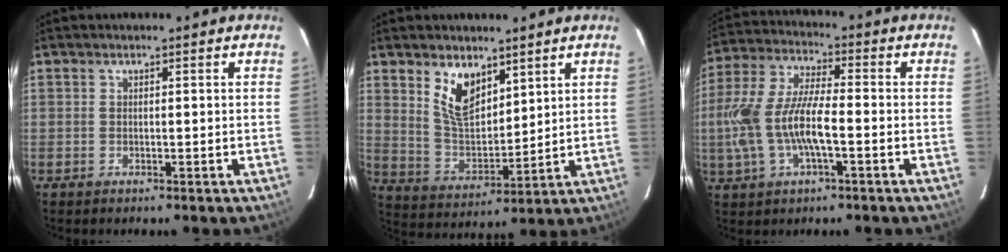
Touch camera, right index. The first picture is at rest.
{"total": 9.5, "force": [5.5, 4.8, 6.0], "torque": [-0.107, 0.003, 0.118]}
{"total": 13.9, "force": [-3.0, 4.8, 12.7], "torque": [-0.274, 0.001, -0.057]}